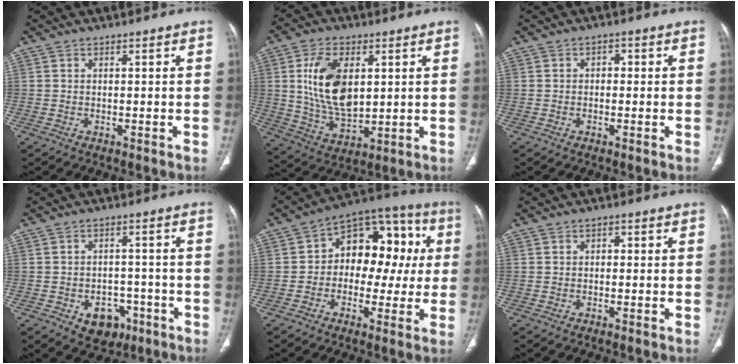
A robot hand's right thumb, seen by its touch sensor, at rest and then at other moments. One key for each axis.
{"total": 14.7, "fx": 2.9, "fy": 8.5, "fz": 11.6, "tx": -0.198, "ty": -0.017, "tz": 0.064}
{"total": 1.8, "fx": 0.0, "fy": 1.4, "fz": 1.2, "tx": -0.007, "ty": 0.007, "tz": -0.006}
{"total": 7.4, "fx": -3.4, "fy": 5.5, "fz": 3.5, "tx": -0.015, "ty": 0.028, "tz": -0.040}
{"total": 16.9, "fx": 1.4, "fy": 11.2, "fz": 12.5, "tx": -0.109, "ty": 0.051, "tz": 0.009}
{"total": 1.4, "fx": 0.1, "fy": 1.0, "fz": 0.9, "tx": -0.005, "ty": 0.005, "tz": -0.004}